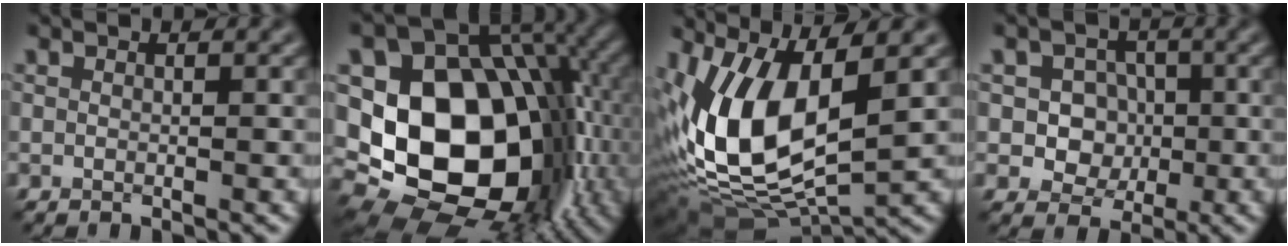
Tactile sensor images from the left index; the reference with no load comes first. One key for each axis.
{"total": 18.4, "fx": -1.9, "fy": 13.7, "fz": 12.2, "tx": -0.189, "ty": -0.015, "tz": -0.010}
{"total": 12.6, "fx": 1.2, "fy": 6.0, "fz": 11.0, "tx": -0.229, "ty": -0.017, "tz": 0.023}
{"total": 5.0, "fx": -0.2, "fy": 4.4, "fz": 2.3, "tx": -0.015, "ty": 0.014, "tz": -0.025}